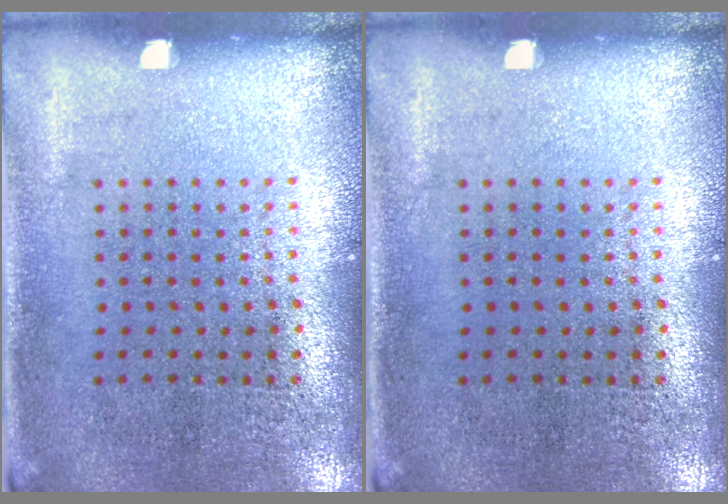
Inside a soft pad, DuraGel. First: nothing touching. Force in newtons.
{"total": 0.0}